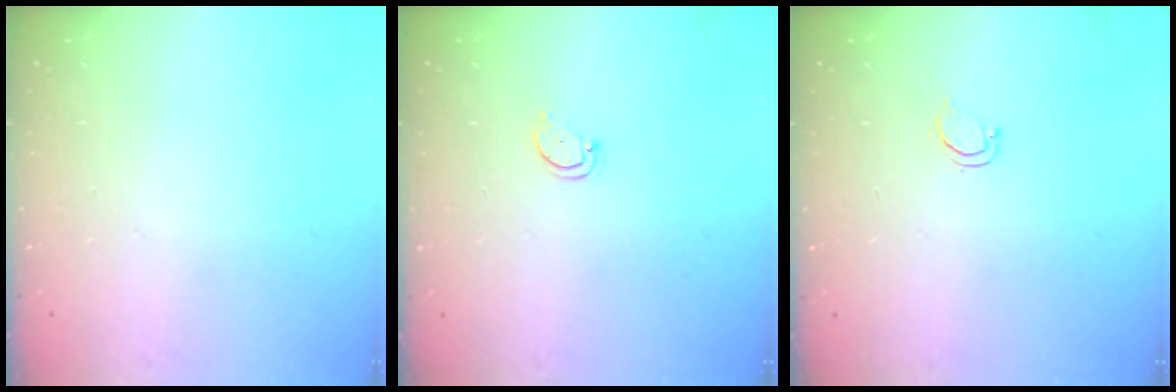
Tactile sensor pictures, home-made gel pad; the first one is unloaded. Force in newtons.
{"total": 2.3, "press": 2.3, "slide": 0.4}
{"total": 2.8, "press": 2.8, "slide": 0.2}